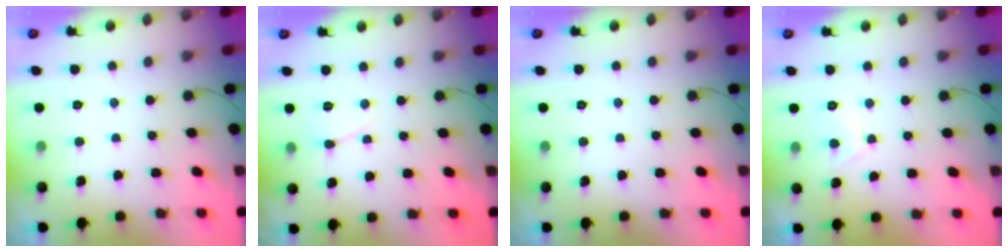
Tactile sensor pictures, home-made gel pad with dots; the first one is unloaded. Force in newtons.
{"total": 2.9, "press": 2.9, "slide": 0.3}
{"total": 0.0}
{"total": 4.0, "press": 3.9, "slide": 0.7}